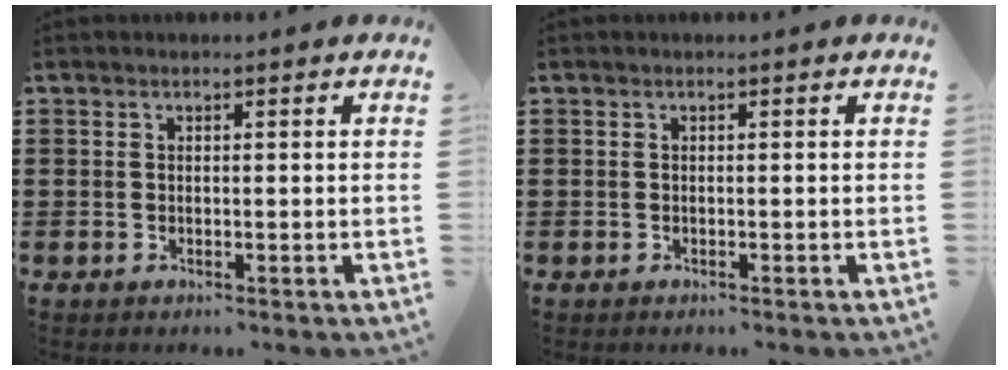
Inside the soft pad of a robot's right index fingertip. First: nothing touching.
{"total": 0.0}